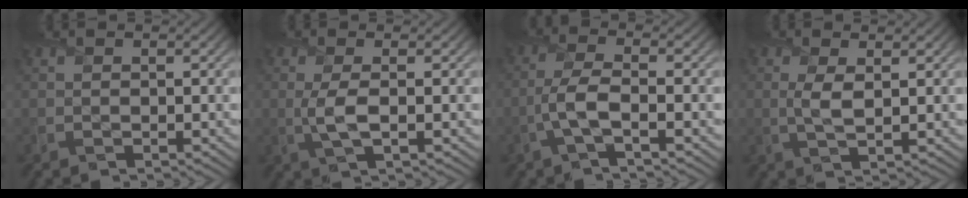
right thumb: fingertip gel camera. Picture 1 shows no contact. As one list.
[{"total": 3.2, "force": [-0.1, 0.9, 3.1], "torque": [-0.074, 0.001, -0.003]}, {"total": 4.3, "force": [-1.6, 1.0, 3.8], "torque": [-0.088, 0.009, -0.044]}, {"total": 2.9, "force": [0.6, 1.0, 2.6], "torque": [-0.066, -0.001, 0.012]}]